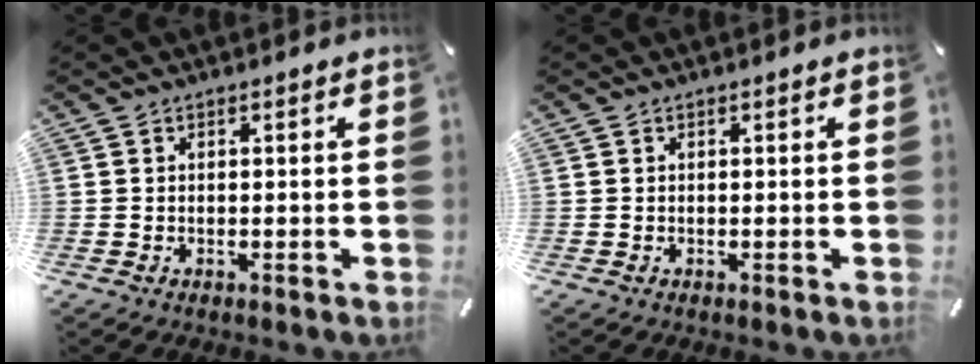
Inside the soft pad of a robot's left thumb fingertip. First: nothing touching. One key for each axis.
{"total": 0.0}